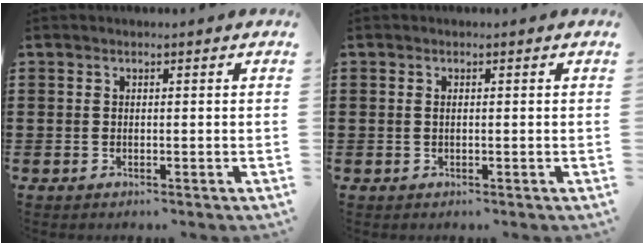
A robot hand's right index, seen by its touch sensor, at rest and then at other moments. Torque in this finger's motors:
{"motor_torque": [-0.12, 0.64, -0.08, -0.01]}